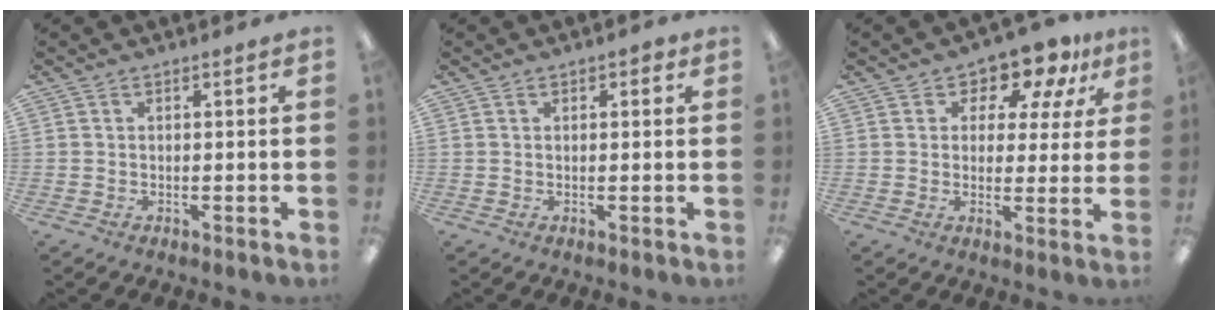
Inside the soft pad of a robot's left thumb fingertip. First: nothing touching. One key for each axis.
{"total": 1.2, "fx": 0.6, "fy": 0.8, "fz": 0.6, "tx": -0.004, "ty": 0.001, "tz": 0.009}
{"total": 8.8, "fx": 7.1, "fy": 4.3, "fz": 2.8, "tx": -0.053, "ty": -0.051, "tz": 0.129}